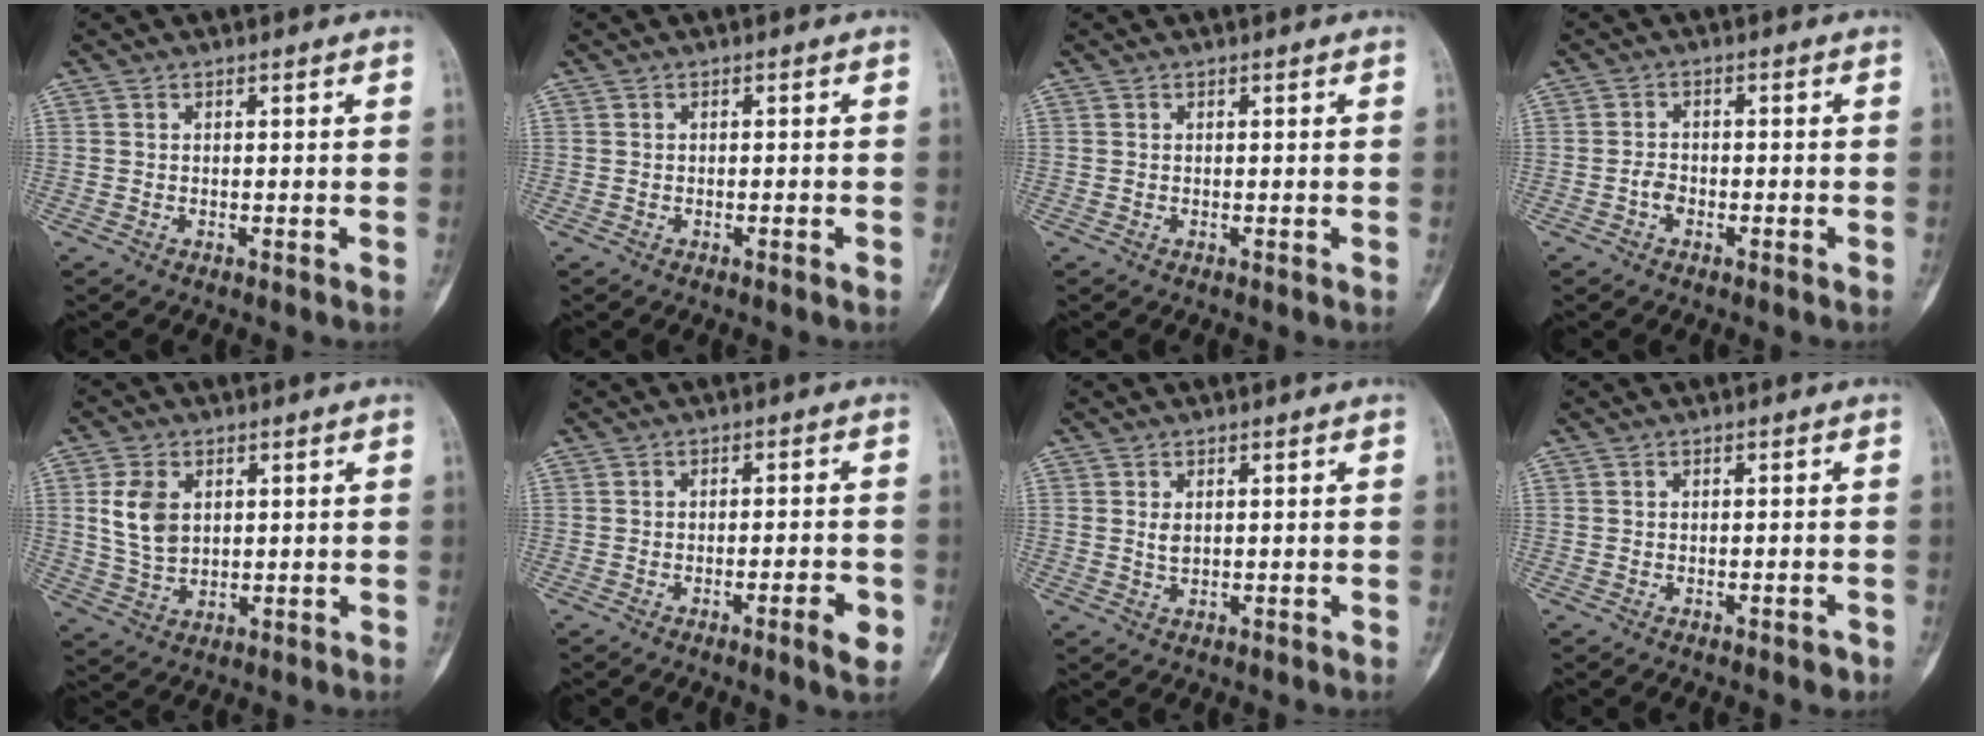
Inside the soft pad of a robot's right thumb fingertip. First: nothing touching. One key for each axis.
{"total": 0.7, "fx": -0.4, "fy": 0.2, "fz": 0.6, "tx": -0.013, "ty": 0.006, "tz": -0.002}
{"total": 0.0}
{"total": 2.0, "fx": -1.0, "fy": 1.2, "fz": 1.1, "tx": -0.016, "ty": 0.007, "tz": -0.023}
{"total": 7.9, "fx": 2.0, "fy": 5.4, "fz": 5.4, "tx": -0.095, "ty": -0.006, "tz": 0.047}
{"total": 4.7, "fx": -2.0, "fy": 0.9, "fz": 4.2, "tx": -0.059, "ty": 0.006, "tz": -0.026}
{"total": 1.8, "fx": 0.5, "fy": 1.0, "fz": 1.3, "tx": -0.024, "ty": -0.004, "tz": 0.013}
{"total": 1.5, "fx": -1.0, "fy": 0.6, "fz": 1.0, "tx": -0.014, "ty": 0.006, "tz": -0.009}